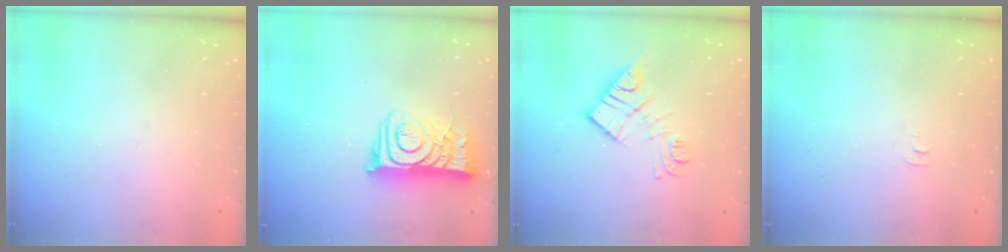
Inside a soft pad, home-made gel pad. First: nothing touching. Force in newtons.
{"total": 10.9, "press": 10.9, "slide": 1.1}
{"total": 11.3, "press": 11.3, "slide": 0.3}
{"total": 4.6, "press": 4.5, "slide": 0.6}